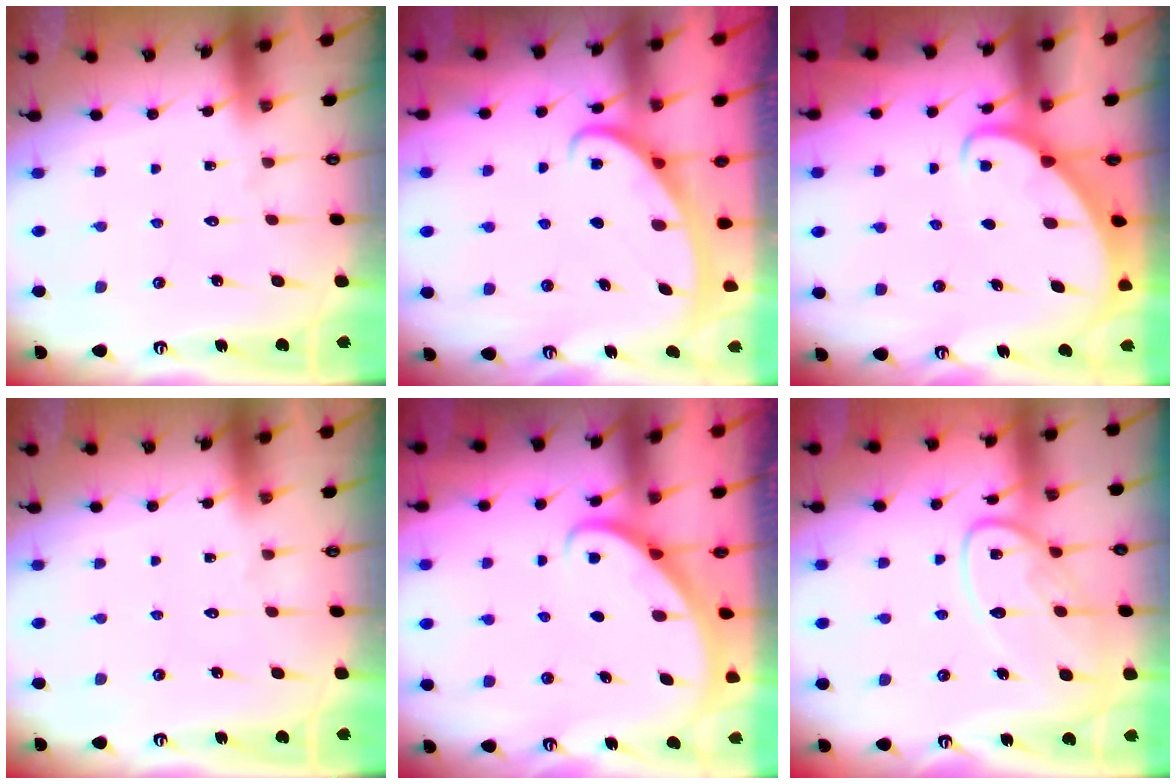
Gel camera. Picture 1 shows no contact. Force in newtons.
{"total": 2.6, "press": 2.5, "slide": 0.4}
{"total": 2.7, "press": 2.6, "slide": 0.4}
{"total": 0.0}
{"total": 2.9, "press": 2.9, "slide": 0.2}
{"total": 13.6, "press": 13.5, "slide": 1.3}